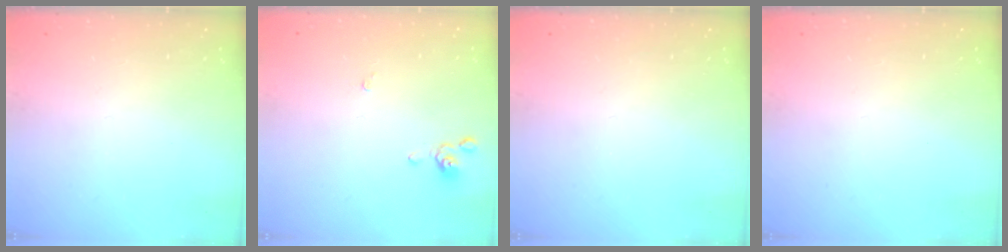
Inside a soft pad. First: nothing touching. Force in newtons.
{"total": 0.0}
{"total": 0.0}
{"total": 0.0}